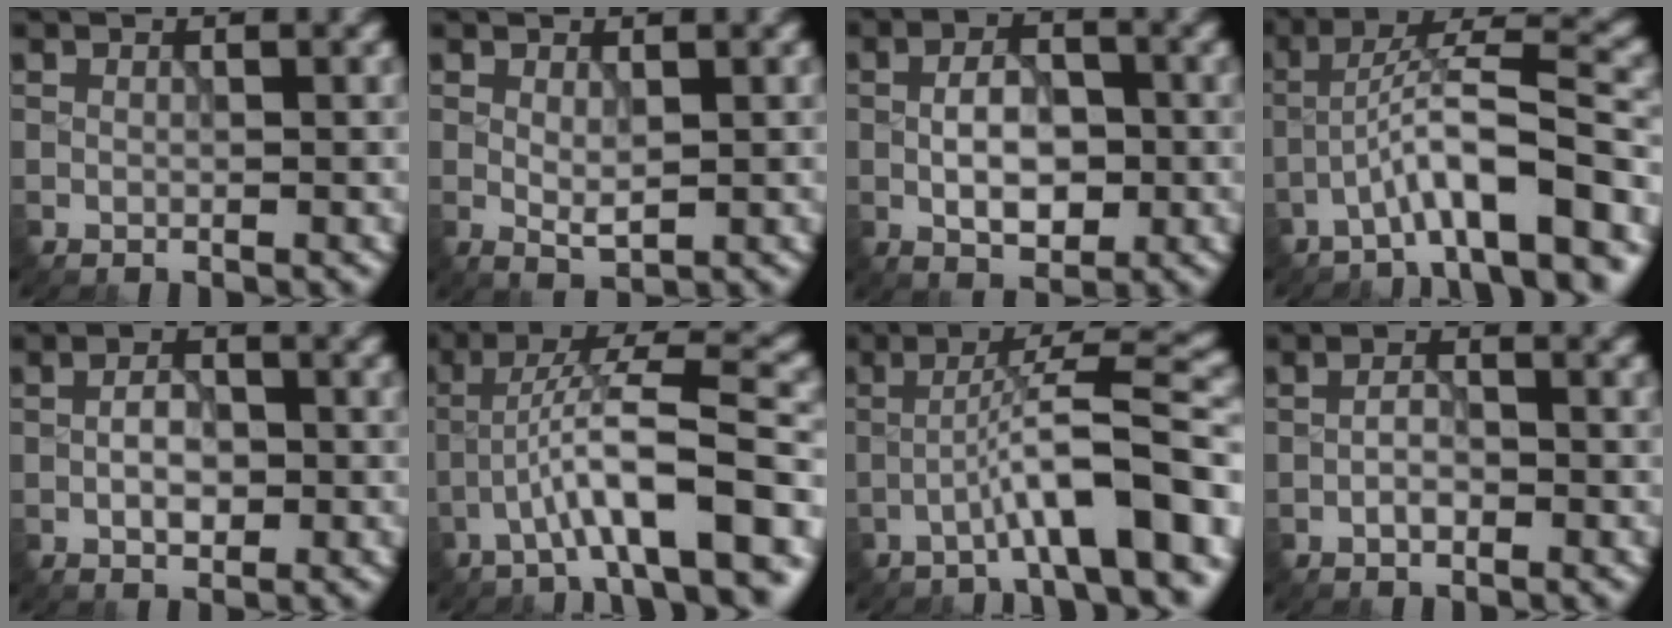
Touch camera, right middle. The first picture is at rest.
{"total": 1.7, "force": [0.3, 0.7, 1.5], "torque": [-0.029, -0.005, 0.009]}
{"total": 4.6, "force": [-0.8, 2.5, 3.8], "torque": [-0.064, 0.001, -0.016]}
{"total": 7.7, "force": [-4.1, 1.3, 6.4], "torque": [-0.102, 0.023, -0.072]}
{"total": 2.8, "force": [-0.6, 1.6, 2.2], "torque": [-0.037, 0.002, -0.012]}
{"total": 8.7, "force": [-3.8, 1.5, 7.7], "torque": [-0.125, 0.023, -0.065]}
{"total": 7.9, "force": [-3.2, 1.1, 7.1], "torque": [-0.102, 0.026, -0.055]}
{"total": 1.6, "force": [-0.7, 0.8, 1.2], "torque": [-0.023, 0.001, -0.017]}